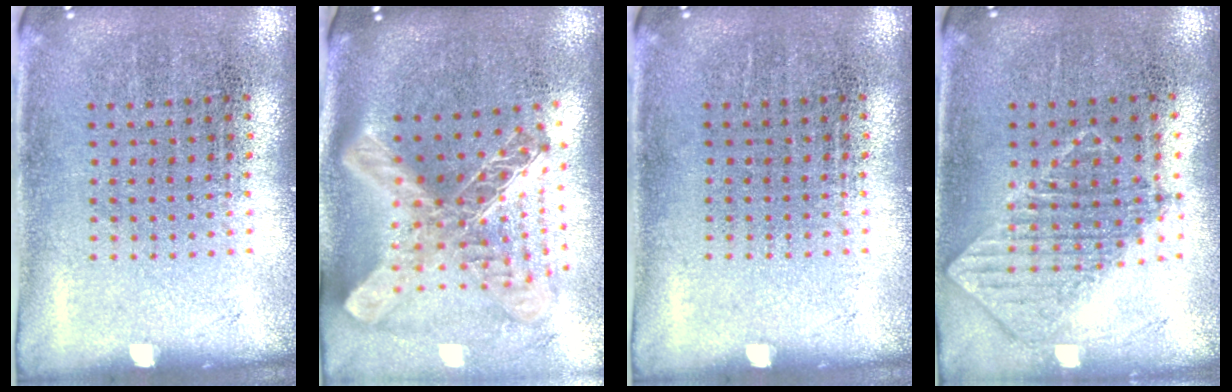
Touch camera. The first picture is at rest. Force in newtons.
{"total": 2.8, "press": 2.1, "slide": 1.9}
{"total": 0.0}
{"total": 0.9, "press": 0.8, "slide": 0.2}